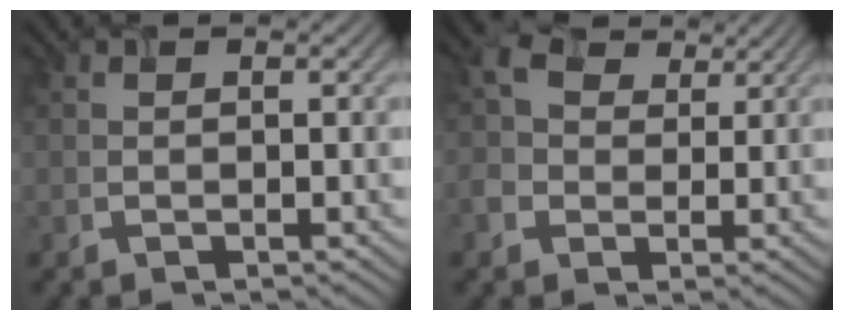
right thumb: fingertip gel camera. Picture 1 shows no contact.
{"total": 3.1, "force": [0.8, 3.0, 0.7], "torque": [-0.025, 0.003, 0.015]}